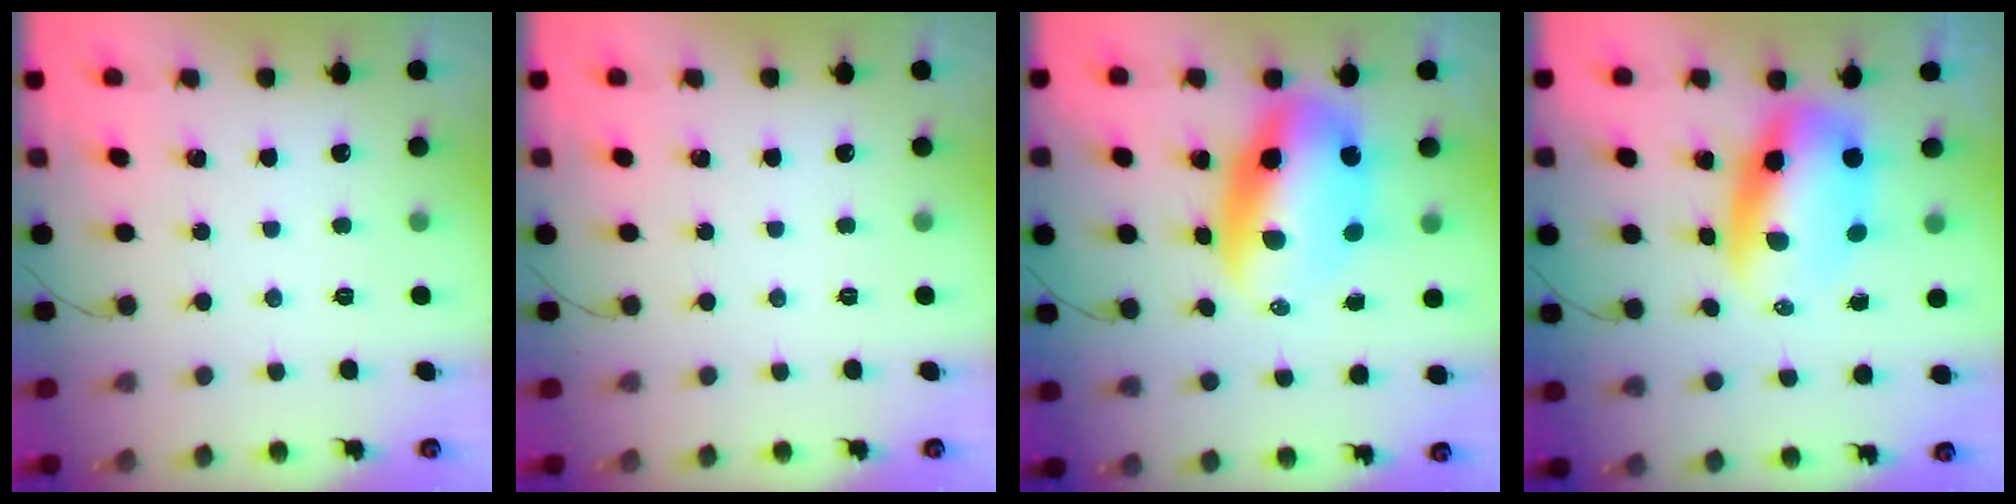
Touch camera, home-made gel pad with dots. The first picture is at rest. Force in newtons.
{"total": 0.0}
{"total": 12.8, "press": 12.4, "slide": 3.0}
{"total": 8.6, "press": 8.3, "slide": 2.4}